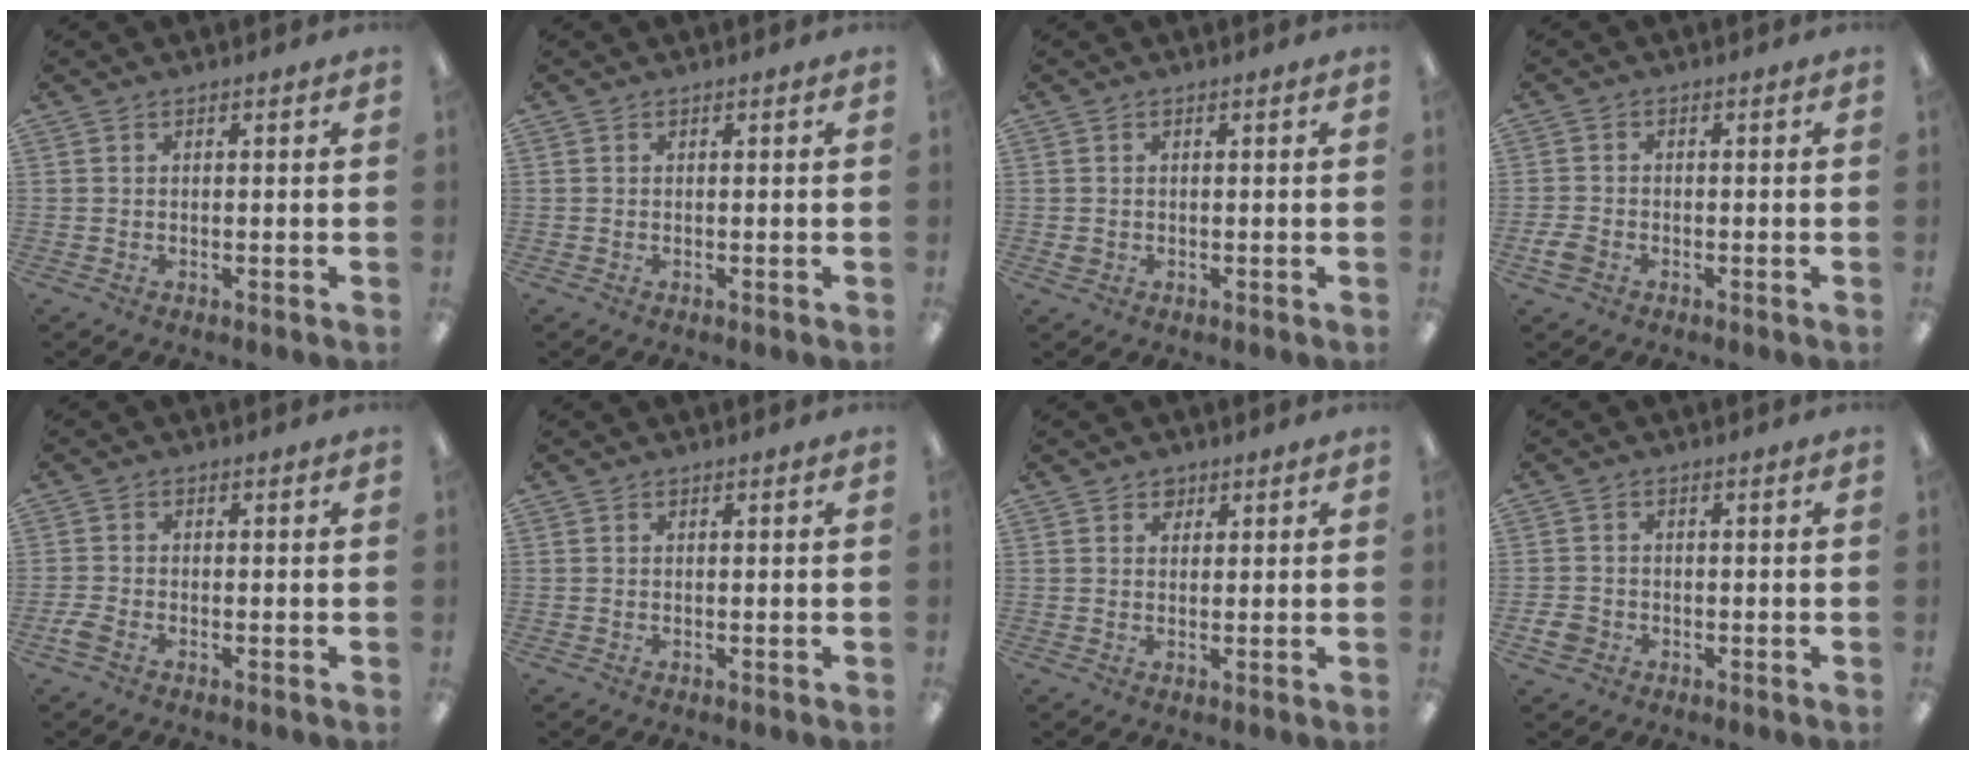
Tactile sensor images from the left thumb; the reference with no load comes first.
{"total": 0.0}
{"total": 0.9, "force": [0.1, 0.8, 0.3], "torque": [-0.007, 0.005, 0.001]}
{"total": 3.0, "force": [-1.5, 2.0, 1.7], "torque": [-0.039, 0.002, -0.029]}
{"total": 2.3, "force": [-1.3, 1.2, 1.5], "torque": [-0.036, -0.002, -0.027]}
{"total": 0.0}
{"total": 2.1, "force": [1.4, 1.5, 0.5], "torque": [0.005, -0.005, 0.023]}
{"total": 3.2, "force": [-1.3, 2.7, 1.1], "torque": [-0.023, 0.005, -0.025]}